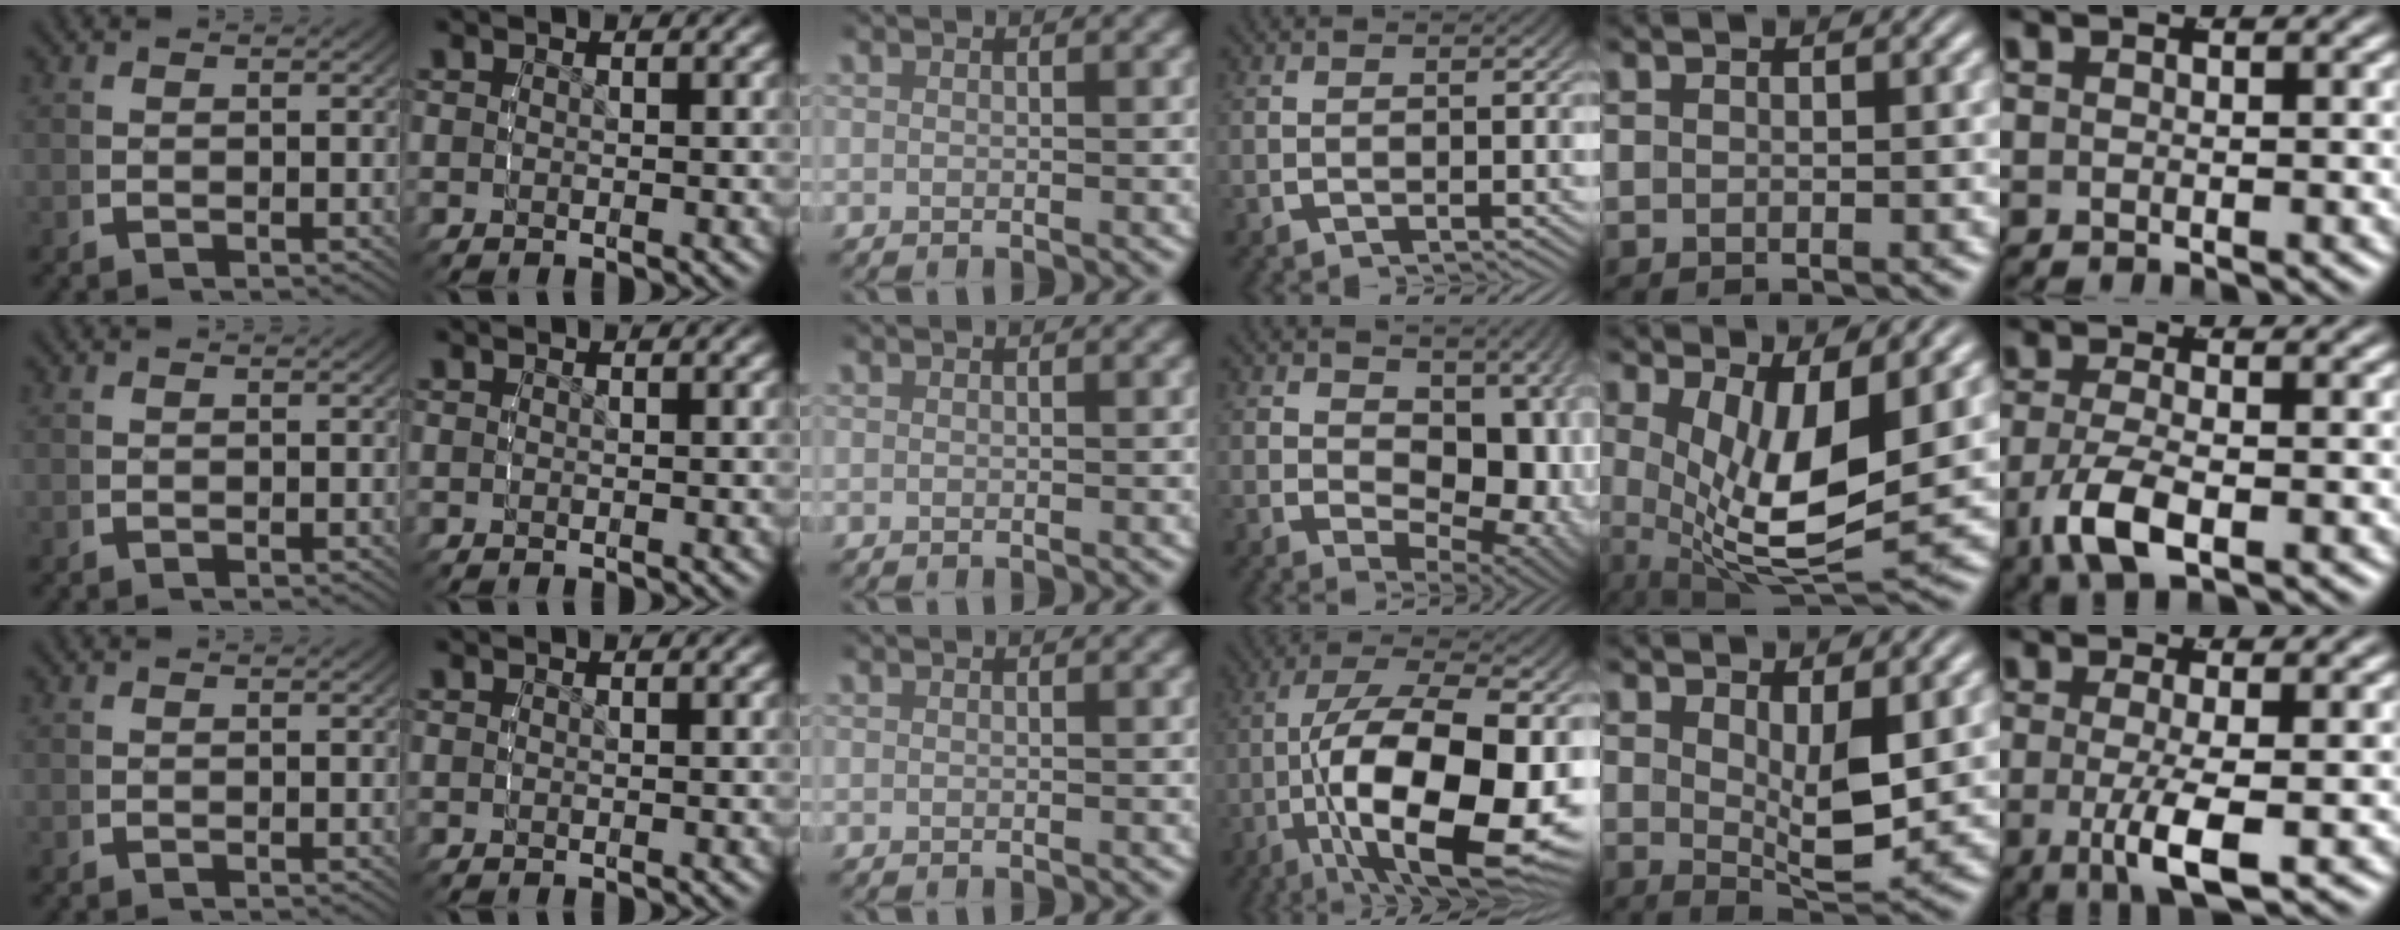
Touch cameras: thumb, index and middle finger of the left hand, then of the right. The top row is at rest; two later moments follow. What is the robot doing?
{"motion": "lift_and_place", "object": "toy banana"}